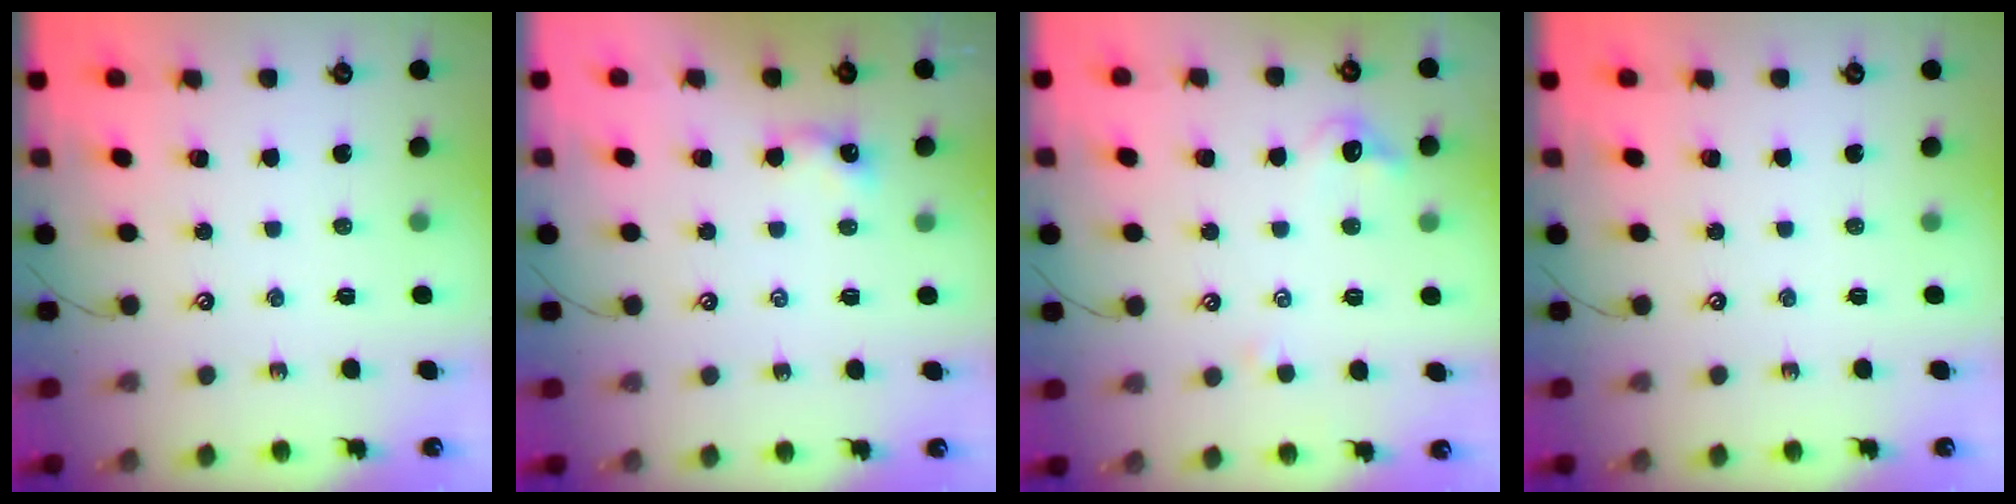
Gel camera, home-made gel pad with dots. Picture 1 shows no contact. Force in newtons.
{"total": 3.5, "press": 3.5, "slide": 0.4}
{"total": 0.8, "press": 0.5, "slide": 0.7}
{"total": 0.0}